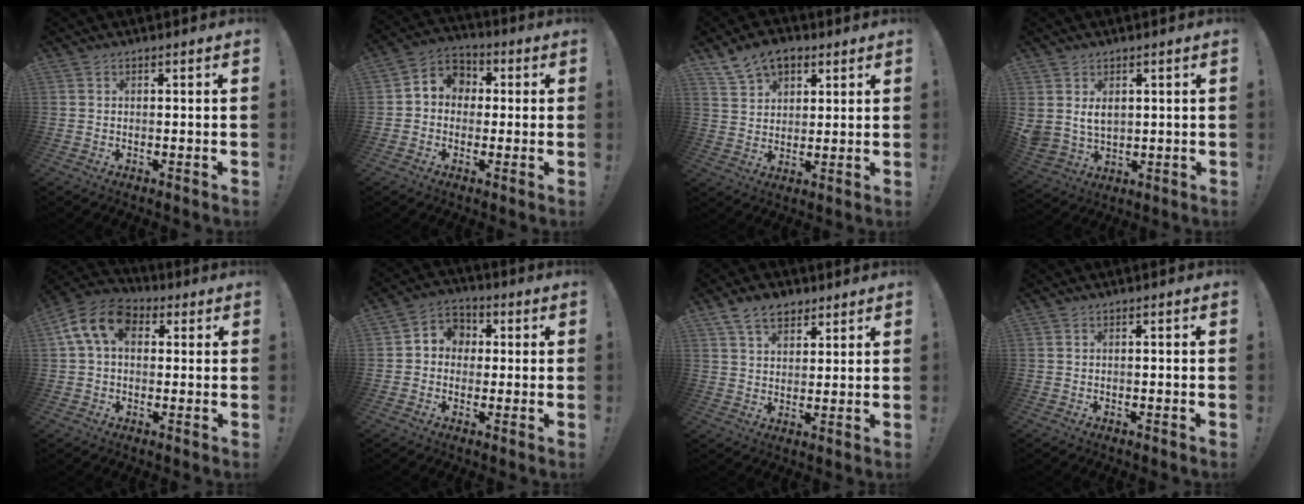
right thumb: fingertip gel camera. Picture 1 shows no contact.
{"total": 6.9, "force": [-0.2, 6.4, 2.5], "torque": [-0.036, 0.011, 0.003]}
{"total": 9.4, "force": [6.2, 6.0, 3.8], "torque": [-0.071, -0.027, 0.122]}
{"total": 6.2, "force": [3.0, 4.7, 2.8], "torque": [-0.056, -0.018, 0.059]}
{"total": 12.4, "force": [3.5, 8.3, 8.4], "torque": [-0.159, 0.004, 0.069]}
{"total": 6.4, "force": [-0.3, 6.1, 2.2], "torque": [-0.029, 0.009, -0.001]}
{"total": 8.2, "force": [5.3, 5.0, 3.8], "torque": [-0.065, -0.016, 0.101]}
{"total": 0.6, "force": [-0.5, 0.0, 0.4], "torque": [-0.006, 0.000, -0.008]}